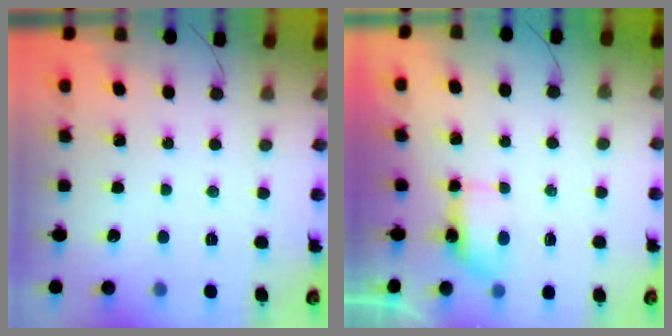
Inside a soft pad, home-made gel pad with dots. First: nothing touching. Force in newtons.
{"total": 4.9, "press": 4.8, "slide": 0.7}